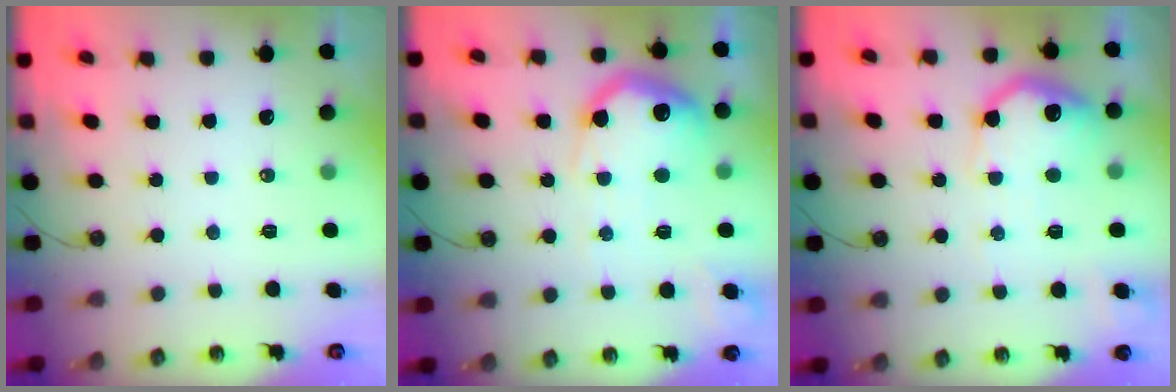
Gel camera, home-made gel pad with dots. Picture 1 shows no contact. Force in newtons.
{"total": 18.9, "press": 18.8, "slide": 1.5}
{"total": 17.4, "press": 17.3, "slide": 1.1}